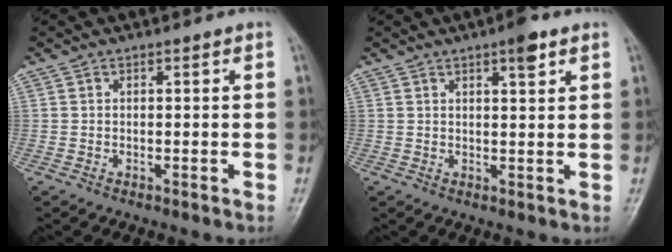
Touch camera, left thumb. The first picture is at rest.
{"total": 3.9, "force": [2.3, 1.0, 3.0], "torque": [-0.039, -0.010, 0.031]}